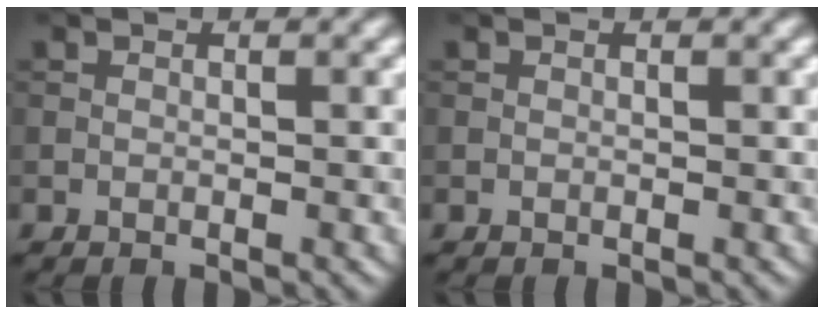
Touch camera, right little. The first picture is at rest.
{"total": 0.0}